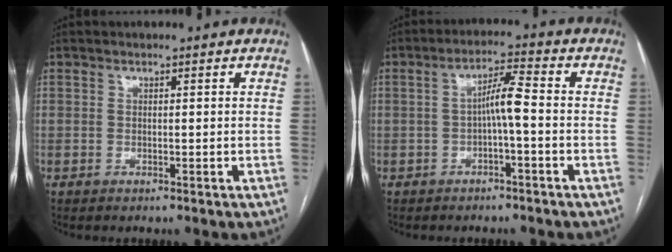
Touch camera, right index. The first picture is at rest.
{"total": 4.5, "force": [-0.7, 0.1, 4.5], "torque": [-0.078, 0.016, -0.010]}